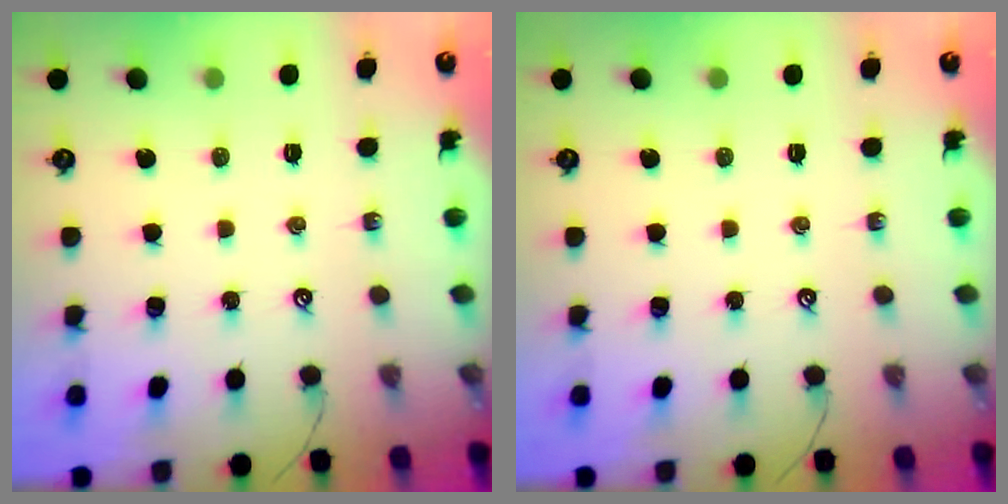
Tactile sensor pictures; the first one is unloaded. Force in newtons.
{"total": 0.0}